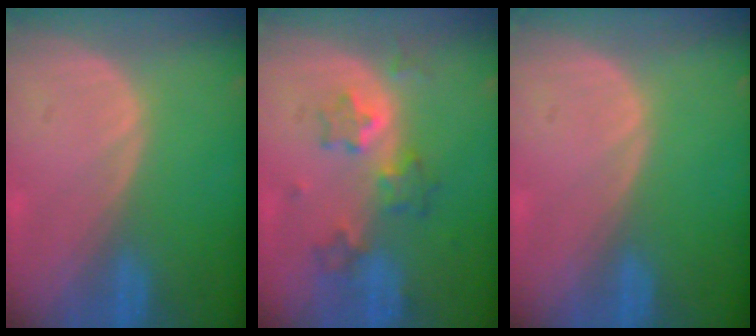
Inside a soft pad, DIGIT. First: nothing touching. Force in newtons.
{"total": 6.2, "press": 5.8, "slide": 2.1}
{"total": 0.0}